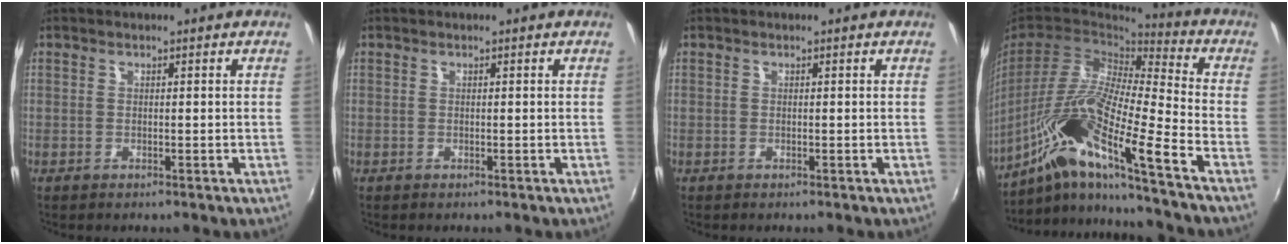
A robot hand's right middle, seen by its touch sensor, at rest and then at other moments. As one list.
[{"total": 0.0}, {"total": 0.0}, {"total": 19.4, "force": [-11.9, 0.7, 15.3], "torque": [-0.253, -0.036, -0.233]}]